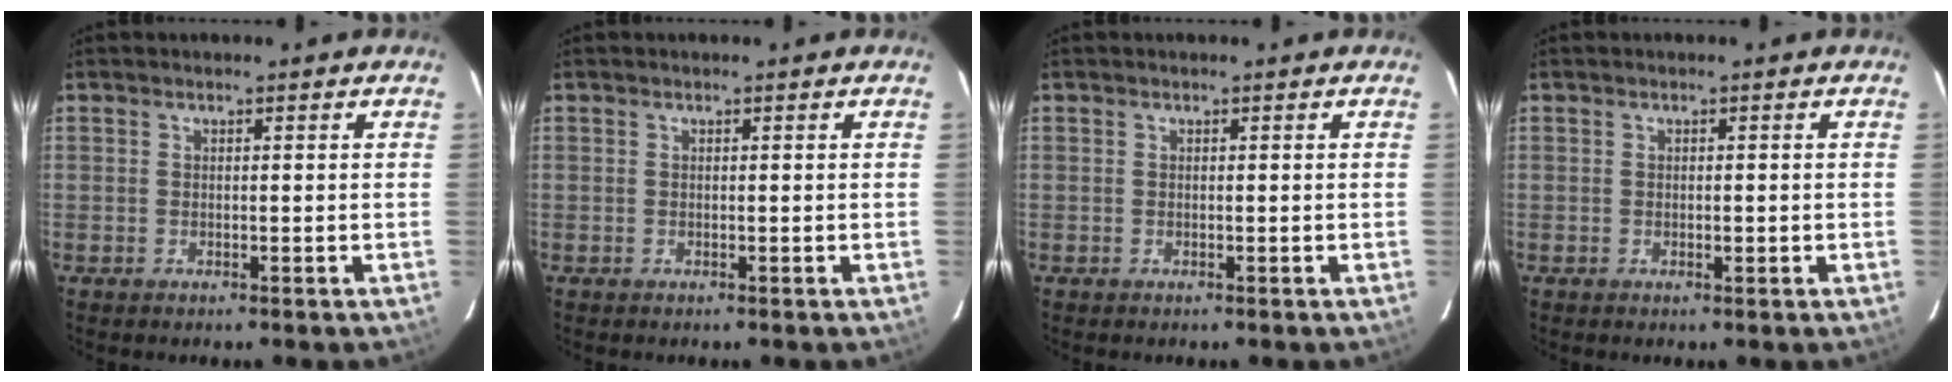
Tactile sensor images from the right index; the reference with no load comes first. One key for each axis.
{"total": 0.0}
{"total": 0.0}
{"total": 1.1, "fx": -0.3, "fy": 0.4, "fz": 1.0, "tx": -0.018, "ty": -0.001, "tz": -0.003}